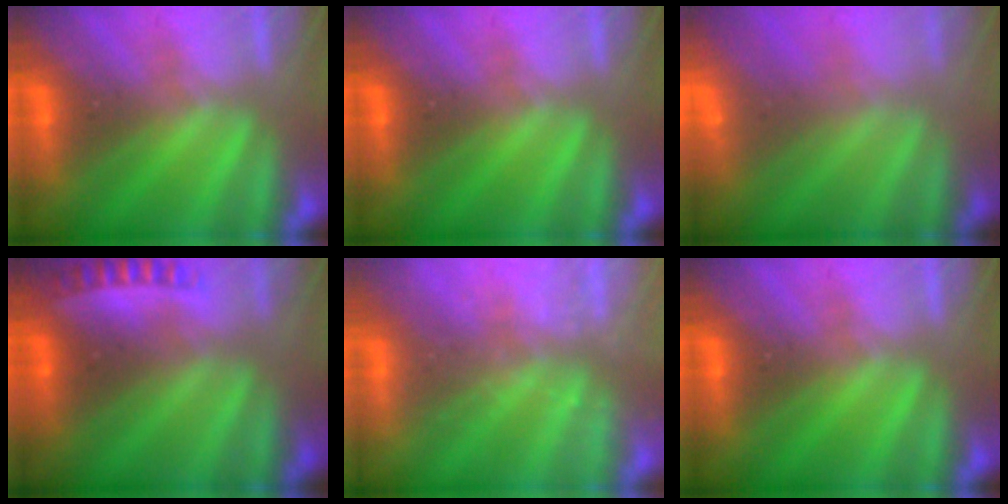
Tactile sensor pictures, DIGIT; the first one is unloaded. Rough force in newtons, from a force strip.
{"total": 0.0}
{"total": 2.9}
{"total": 2.6}
{"total": 2.1}
{"total": 0.0}